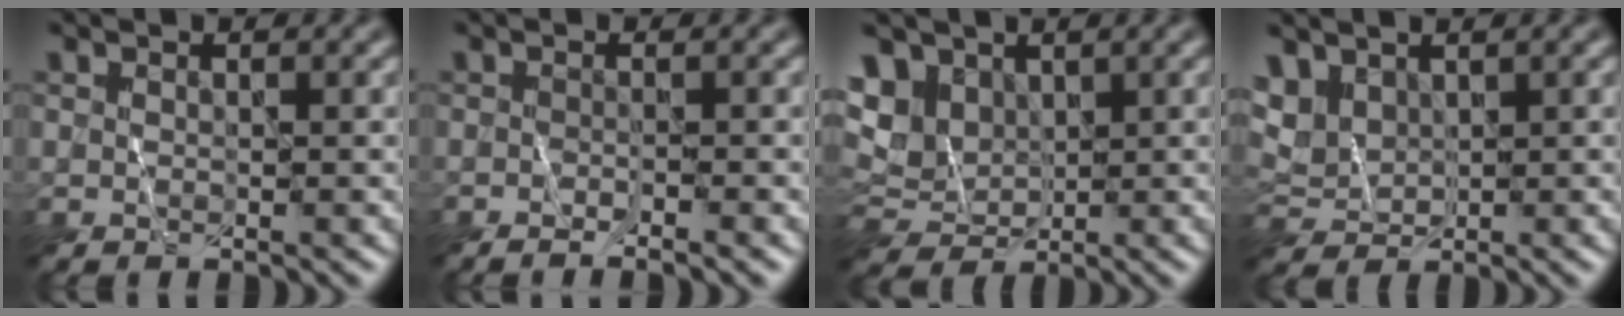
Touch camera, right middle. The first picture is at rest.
{"total": 1.3, "force": [-1.1, -0.2, 0.8], "torque": [-0.014, -0.002, -0.020]}
{"total": 5.1, "force": [2.5, 3.8, 2.4], "torque": [-0.081, 0.011, 0.058]}
{"total": 3.0, "force": [2.2, 1.7, 1.2], "torque": [-0.037, 0.003, 0.049]}